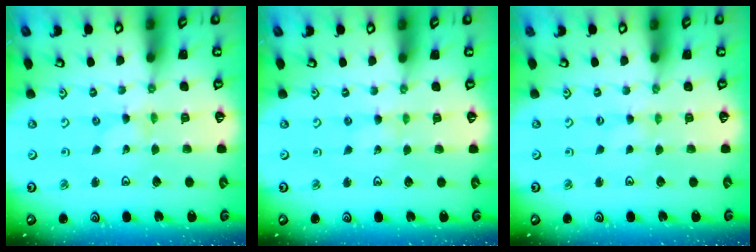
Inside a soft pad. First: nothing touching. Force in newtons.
{"total": 1.3, "press": 1.3, "slide": 0.2}
{"total": 0.0}